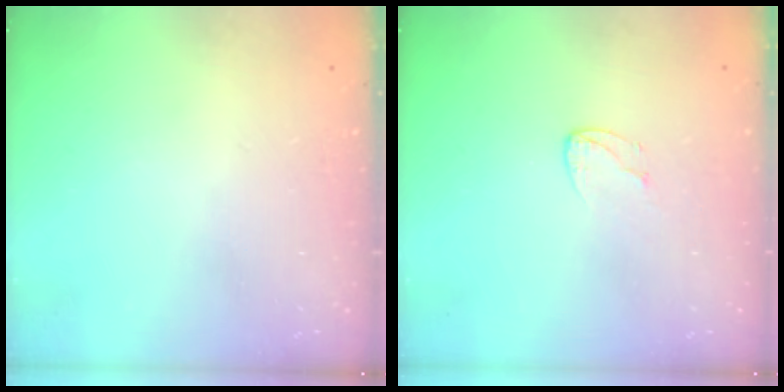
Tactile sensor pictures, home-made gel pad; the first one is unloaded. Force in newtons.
{"total": 4.0, "press": 4.0, "slide": 0.4}